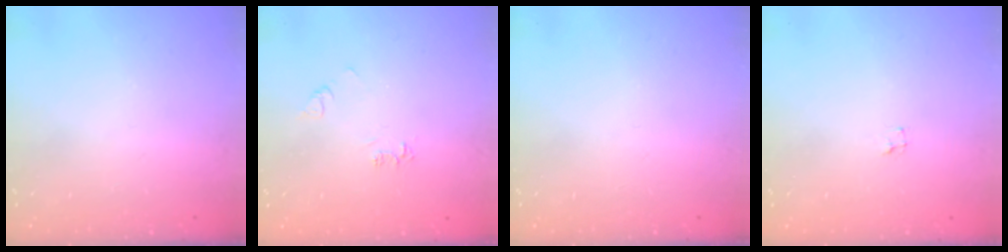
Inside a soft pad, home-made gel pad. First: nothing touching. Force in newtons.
{"total": 4.3, "press": 4.3, "slide": 0.5}
{"total": 0.0}
{"total": 1.2, "press": 1.2, "slide": 0.1}